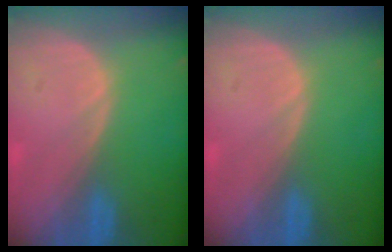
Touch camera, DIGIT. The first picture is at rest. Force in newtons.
{"total": 0.0}